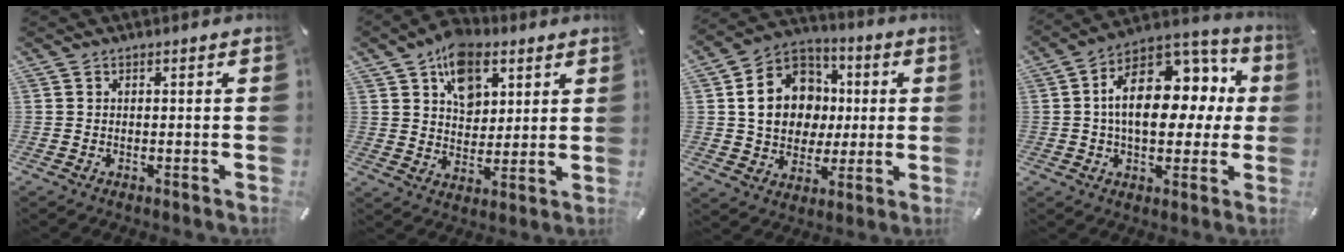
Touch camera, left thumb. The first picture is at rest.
{"total": 11.1, "force": [5.7, 7.9, 5.3], "torque": [-0.073, -0.024, 0.102]}
{"total": 16.1, "force": [1.3, 14.0, 7.9], "torque": [-0.143, 0.015, 0.028]}
{"total": 18.7, "force": [2.8, 12.2, 13.9], "torque": [-0.218, -0.006, 0.049]}